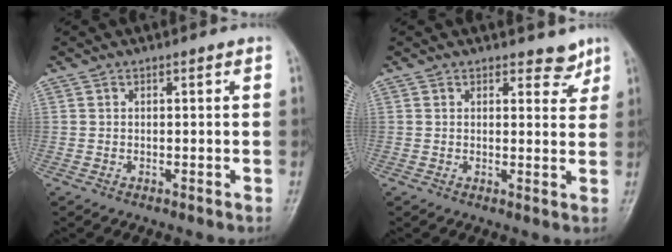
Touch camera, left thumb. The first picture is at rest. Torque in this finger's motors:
{"motor_torque": [-0.08, 0.00, -0.33, 0.02, 0.04]}